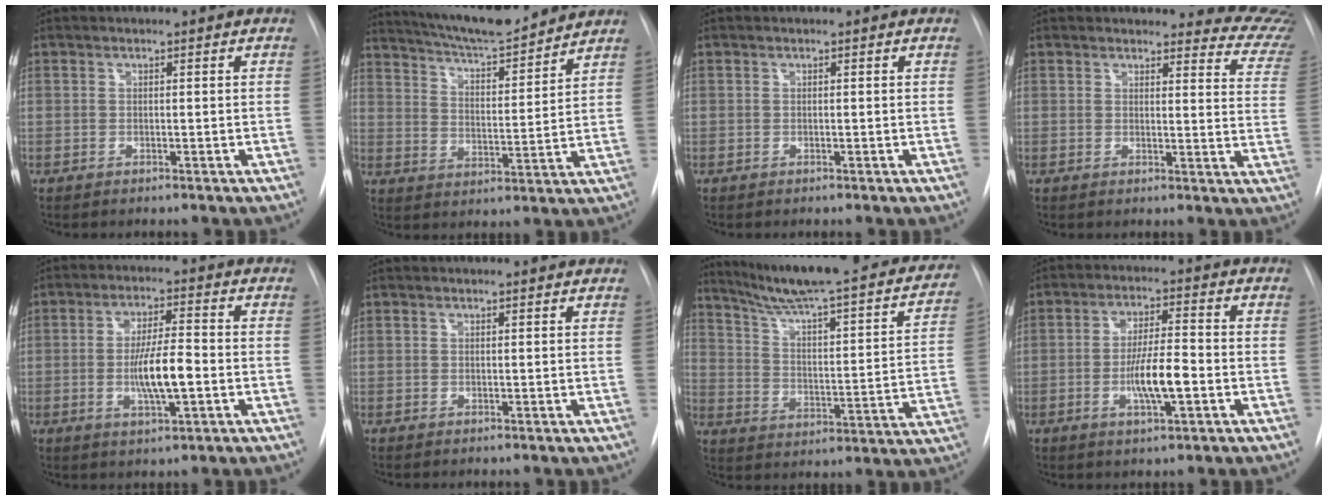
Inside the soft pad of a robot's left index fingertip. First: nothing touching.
{"total": 15.9, "force": [14.4, 2.0, 6.4], "torque": [-0.109, 0.006, 0.225]}
{"total": 0.0}
{"total": 11.7, "force": [11.5, 1.8, 0.4], "torque": [0.037, -0.097, 0.083]}
{"total": 7.8, "force": [-1.4, 1.3, 7.5], "torque": [-0.140, -0.002, -0.026]}
{"total": 2.5, "force": [2.4, 0.2, 0.6], "torque": [-0.012, 0.013, 0.022]}
{"total": 29.6, "force": [25.4, 4.0, 14.6], "torque": [-0.217, -0.048, 0.333]}
{"total": 7.4, "force": [-1.9, 1.2, 7.0], "torque": [-0.131, -0.001, -0.034]}